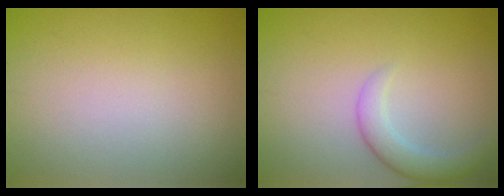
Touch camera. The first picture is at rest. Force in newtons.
{"total": 2.7, "press": 2.7, "slide": 0.2}